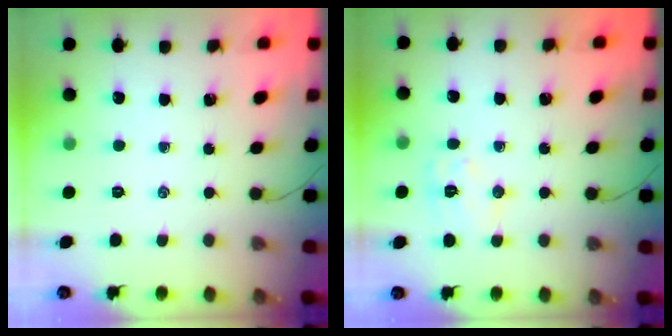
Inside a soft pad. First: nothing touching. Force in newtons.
{"total": 7.1, "press": 7.1, "slide": 0.4}